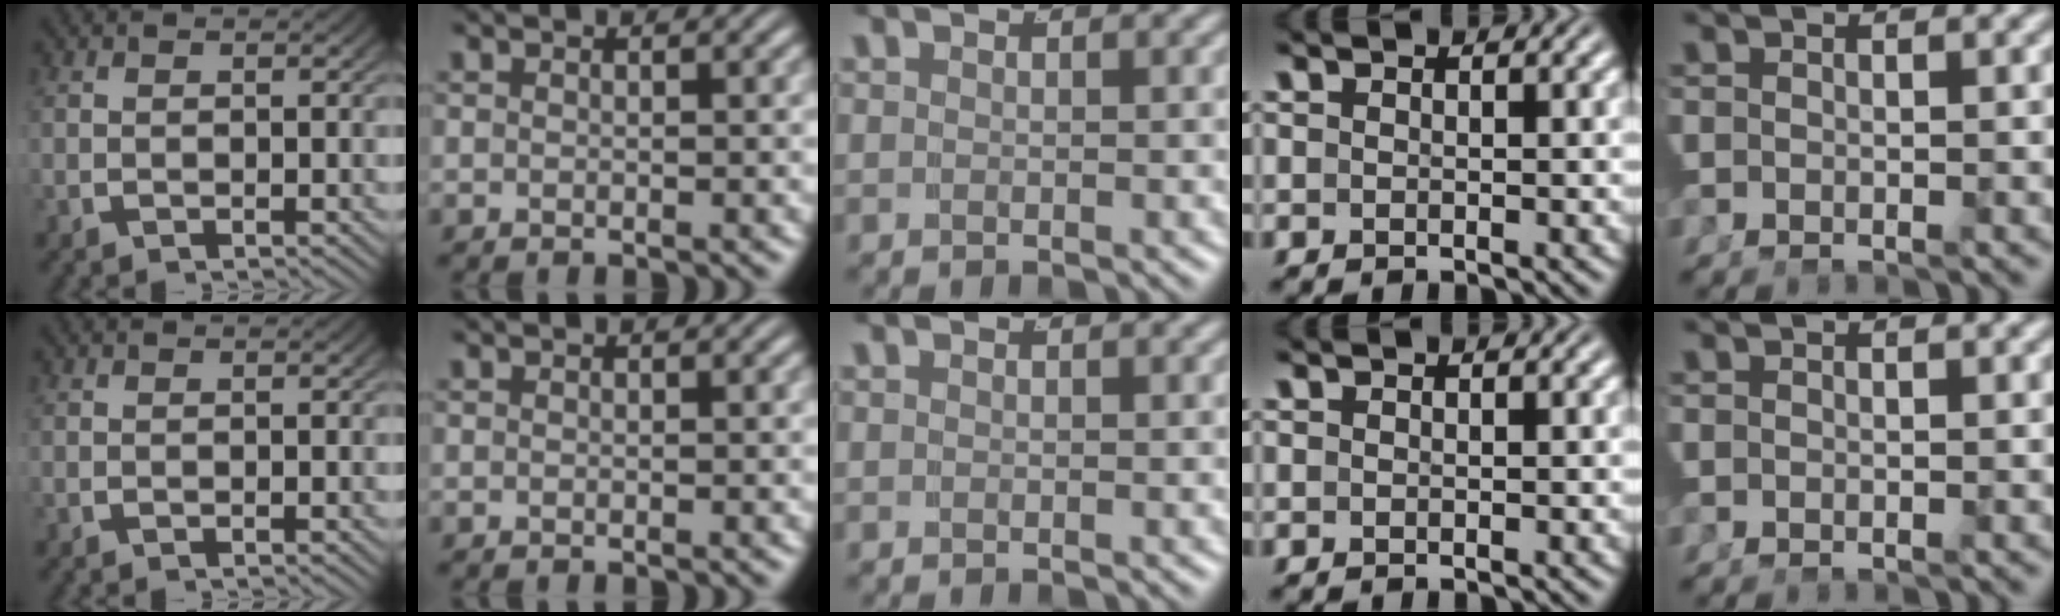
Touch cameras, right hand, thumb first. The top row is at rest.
{}